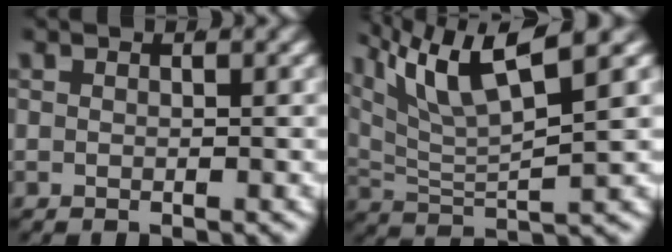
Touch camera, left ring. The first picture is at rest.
{"total": 7.0, "force": [3.8, 2.7, 5.1], "torque": [-0.106, 0.006, 0.068]}